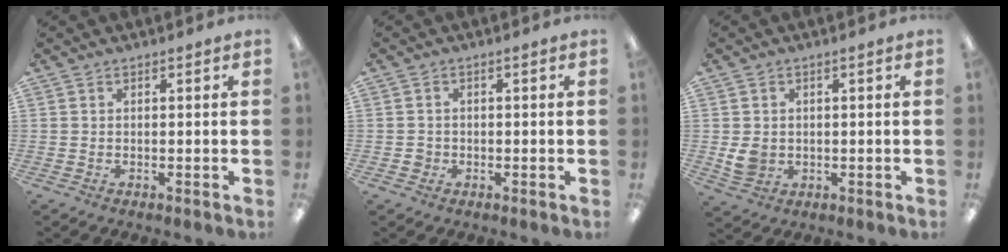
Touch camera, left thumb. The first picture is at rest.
{"total": 1.5, "force": [-0.5, 1.4, 0.4], "torque": [-0.008, 0.004, -0.014]}
{"total": 4.0, "force": [-0.1, 3.4, 2.1], "torque": [-0.028, -0.003, -0.002]}